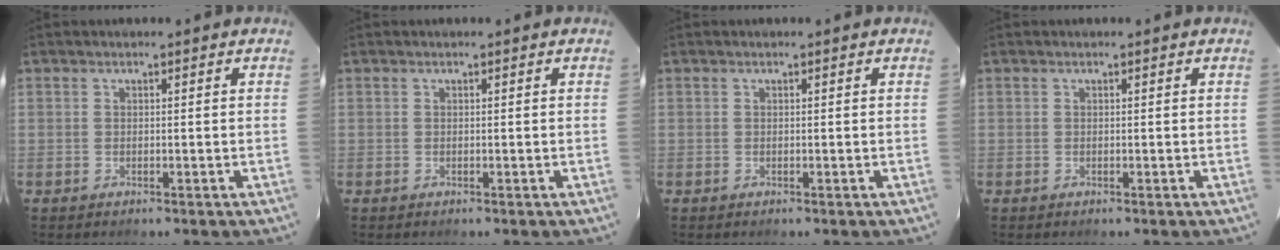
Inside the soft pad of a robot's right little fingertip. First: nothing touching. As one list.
[{"total": 0.0}, {"total": 0.0}, {"total": 0.0}]